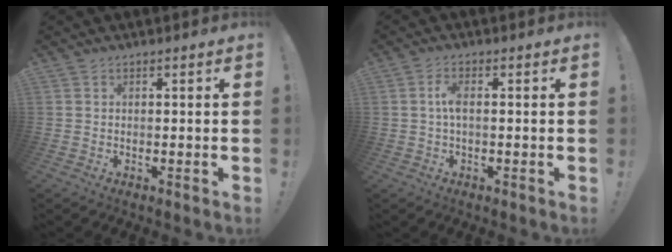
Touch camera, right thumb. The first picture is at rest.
{"total": 4.0, "force": [0.0, 1.4, 3.7], "torque": [-0.076, 0.006, -0.003]}